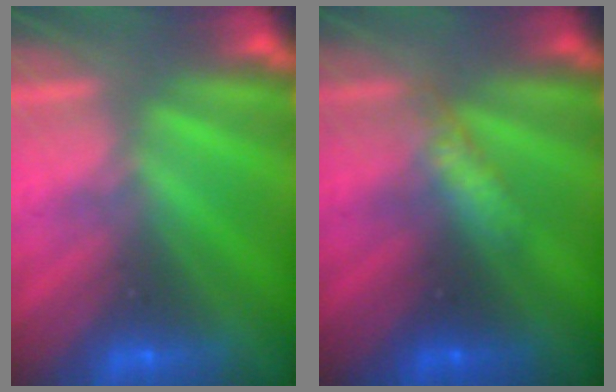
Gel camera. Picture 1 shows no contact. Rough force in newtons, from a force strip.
{"total": 3.1}